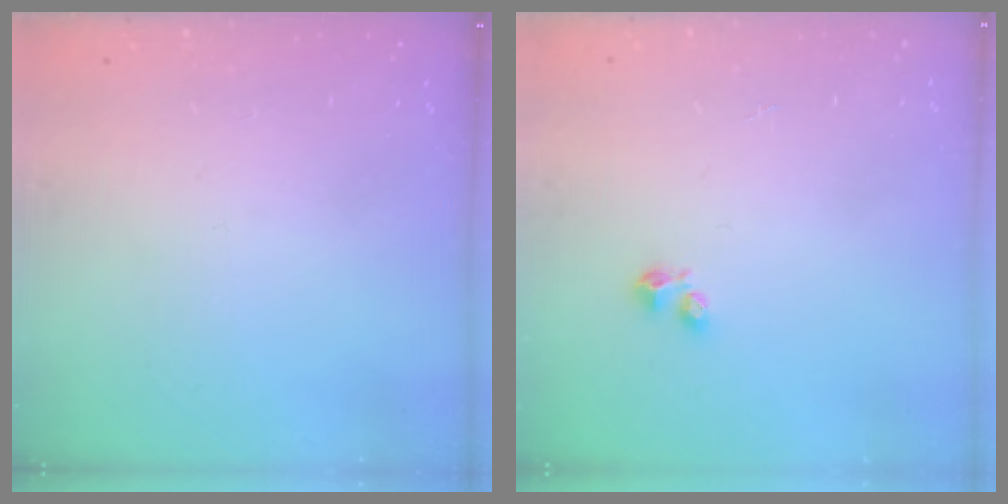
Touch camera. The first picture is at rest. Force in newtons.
{"total": 2.9, "press": 2.8, "slide": 0.6}